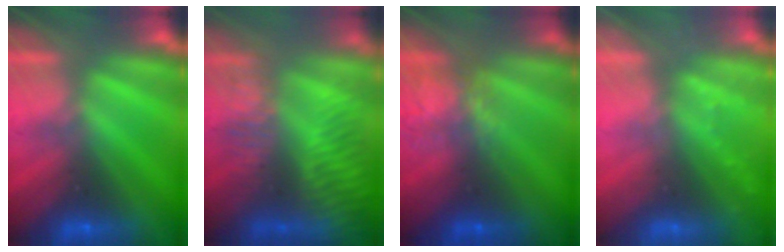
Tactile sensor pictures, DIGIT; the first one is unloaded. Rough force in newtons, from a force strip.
{"total": 3.4}
{"total": 4.3}
{"total": 2.2}